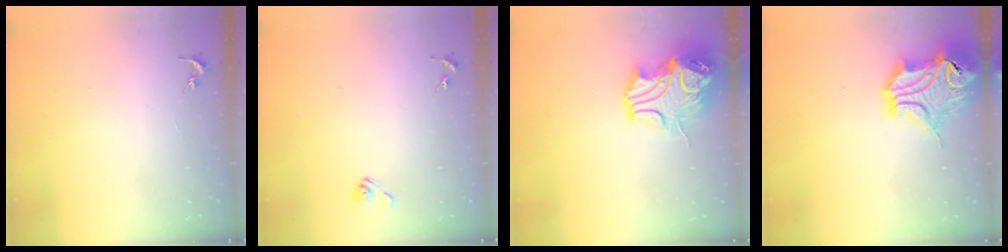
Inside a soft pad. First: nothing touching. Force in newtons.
{"total": 5.4, "press": 5.0, "slide": 2.2}
{"total": 13.9, "press": 13.8, "slide": 2.1}
{"total": 20.0, "press": 19.8, "slide": 2.7}